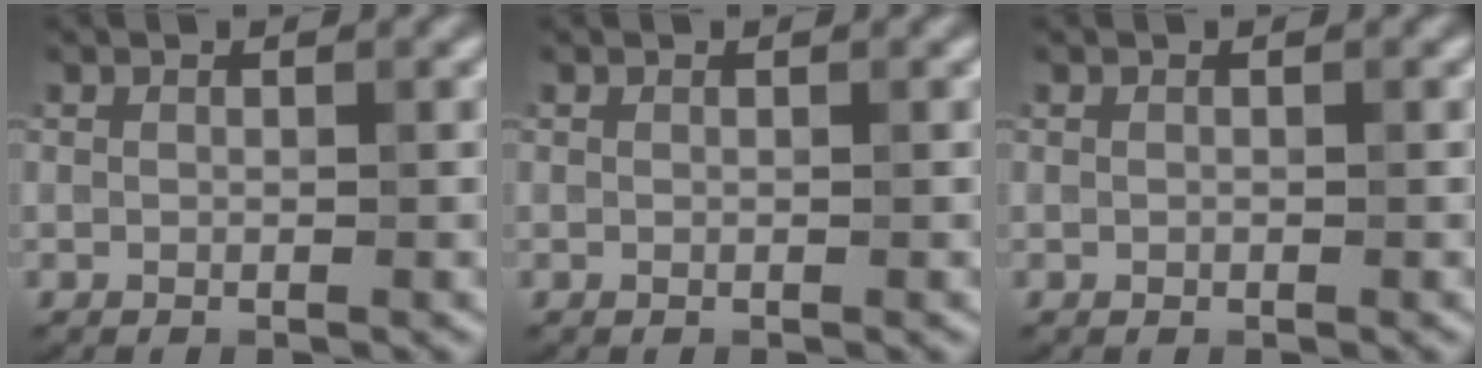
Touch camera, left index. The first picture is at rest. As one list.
[{"total": 0.0}, {"total": 0.0}]